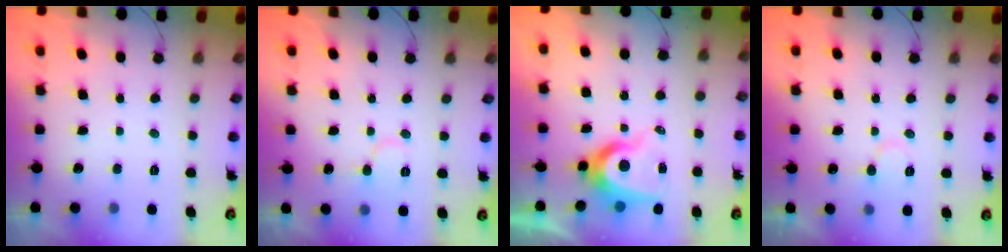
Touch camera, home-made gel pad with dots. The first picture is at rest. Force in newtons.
{"total": 6.3, "press": 6.3, "slide": 0.6}
{"total": 8.6, "press": 8.5, "slide": 0.9}
{"total": 6.3, "press": 6.3, "slide": 0.6}